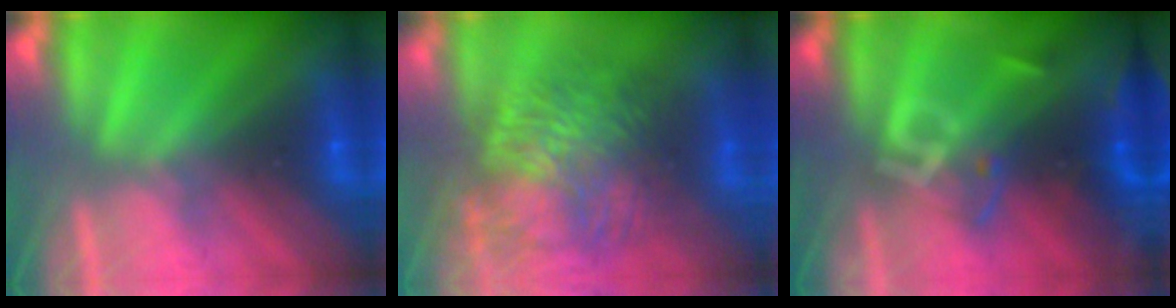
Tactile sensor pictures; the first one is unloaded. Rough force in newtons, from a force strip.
{"total": 9.7}
{"total": 2.4}